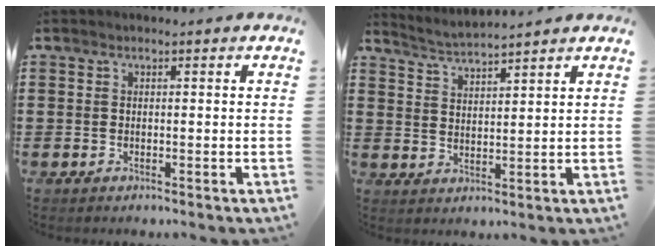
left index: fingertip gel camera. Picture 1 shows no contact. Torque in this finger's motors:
{"motor_torque": [-0.03, 0.00, -0.11, -0.01]}